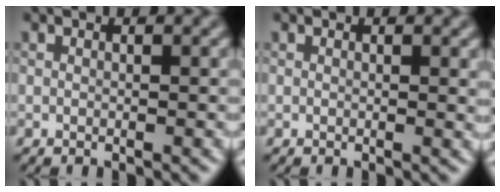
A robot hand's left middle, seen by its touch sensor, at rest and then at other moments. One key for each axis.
{"total": 0.7, "fx": 0.3, "fy": 0.2, "fz": 0.6, "tx": -0.005, "ty": -0.001, "tz": 0.003}